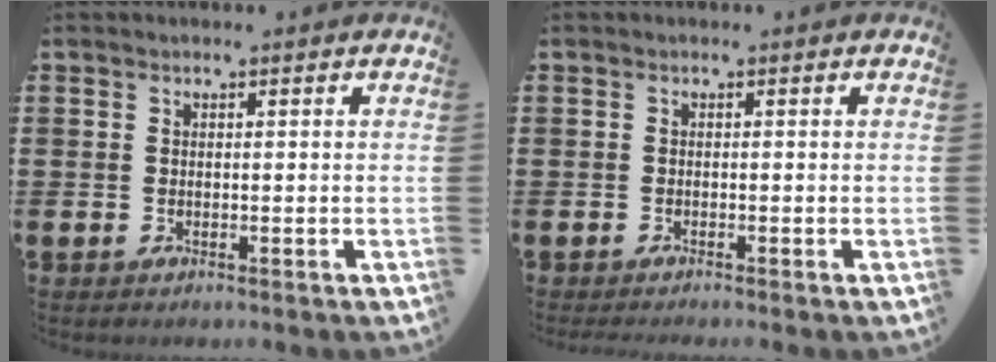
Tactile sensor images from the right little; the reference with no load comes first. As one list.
[{"total": 0.7, "force": [-0.7, -0.1, 0.3], "torque": [-0.003, -0.004, -0.013]}]